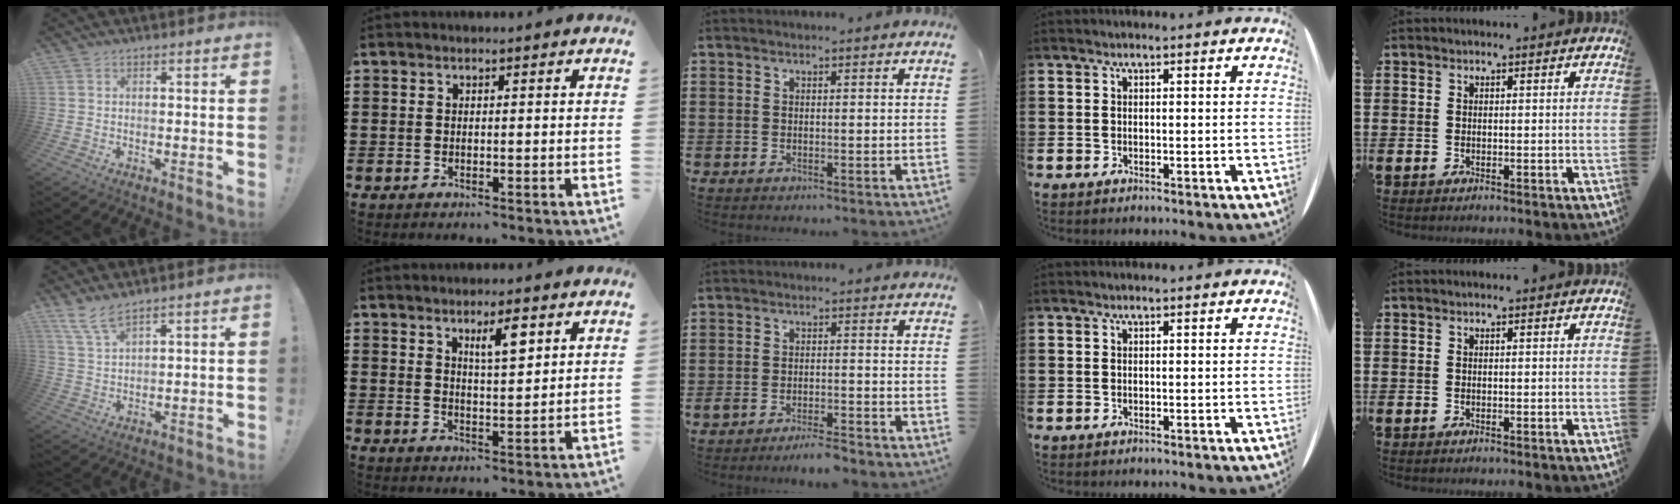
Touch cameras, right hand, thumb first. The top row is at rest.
{"thumb": {"total": 6.2, "force": [5.1, 1.2, 3.3], "torque": [-0.069, -0.025, 0.095]}, "index": {"total": 4.5, "force": [2.6, 1.2, 3.5], "torque": [-0.050, -0.003, 0.038]}, "middle": {"total": 3.1, "force": [-2.9, 0.2, 1.2], "torque": [-0.020, 0.003, -0.057]}}